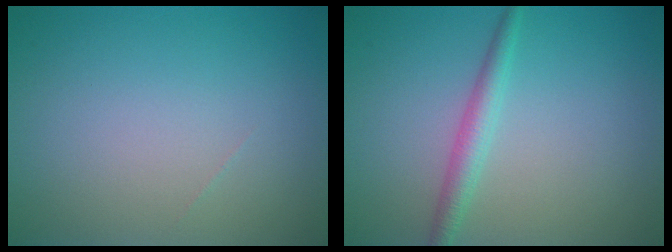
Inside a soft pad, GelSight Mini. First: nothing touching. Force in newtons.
{"total": 2.1, "press": 2.1, "slide": 0.1}